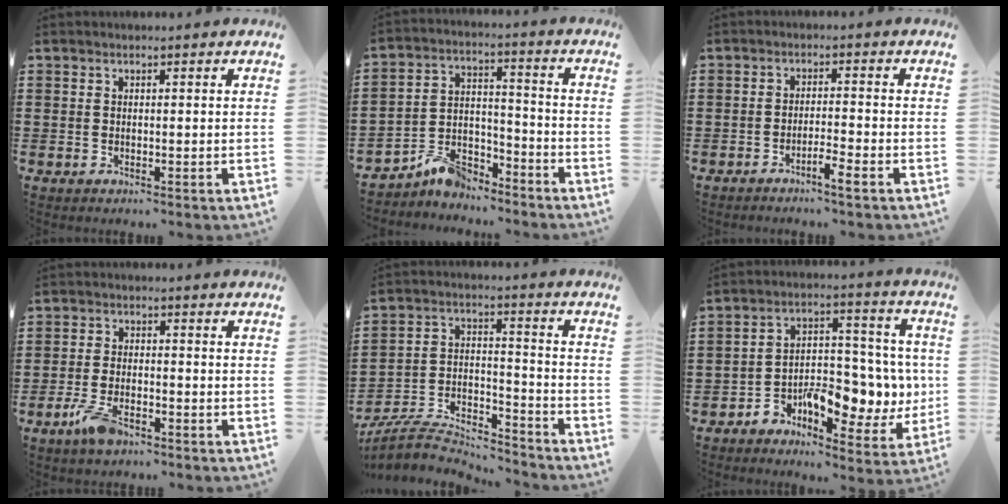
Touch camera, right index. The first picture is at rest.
{"total": 7.2, "force": [-6.4, 2.4, 2.1], "torque": [-0.045, 0.021, -0.125]}
{"total": 2.4, "force": [-2.1, -0.3, 1.3], "torque": [-0.023, 0.001, -0.039]}
{"total": 4.7, "force": [-2.8, 1.9, 3.2], "torque": [-0.078, -0.003, -0.057]}
{"total": 6.7, "force": [-6.3, 1.3, 1.7], "torque": [-0.042, -0.003, -0.127]}
{"total": 8.9, "force": [-3.0, 5.7, 6.2], "torque": [-0.099, 0.015, -0.044]}